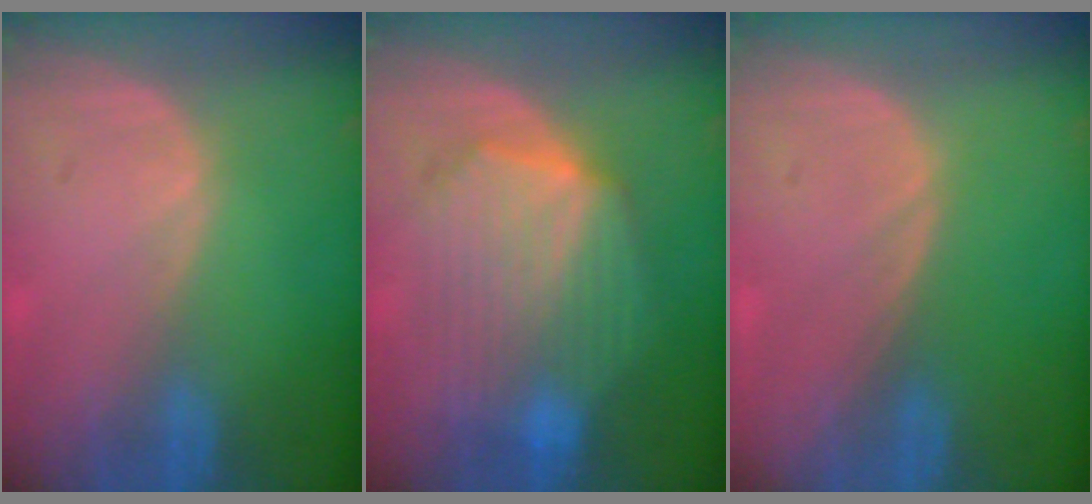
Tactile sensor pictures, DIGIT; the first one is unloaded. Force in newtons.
{"total": 10.1, "press": 10.0, "slide": 0.9}
{"total": 0.0}